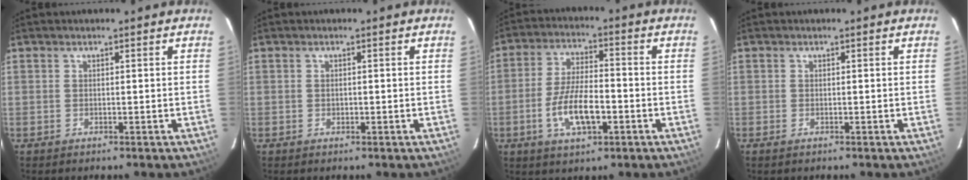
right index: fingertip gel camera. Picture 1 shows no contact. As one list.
[{"total": 0.6, "force": [-0.2, 0.5, 0.2], "torque": [-0.002, 0.001, -0.003]}, {"total": 10.0, "force": [-3.5, 3.6, 8.6], "torque": [-0.173, 0.000, -0.059]}, {"total": 0.7, "force": [-0.4, 0.4, 0.4], "torque": [-0.009, -0.003, -0.008]}]